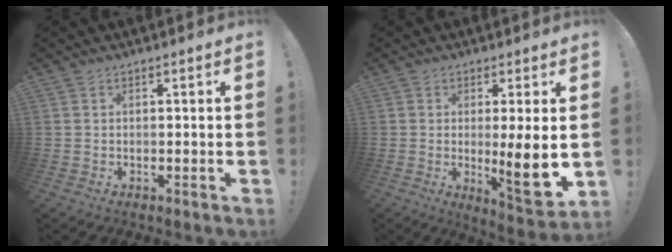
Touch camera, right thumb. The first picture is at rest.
{"total": 11.1, "force": [0.0, 1.2, 11.0], "torque": [-0.143, -0.022, 0.001]}